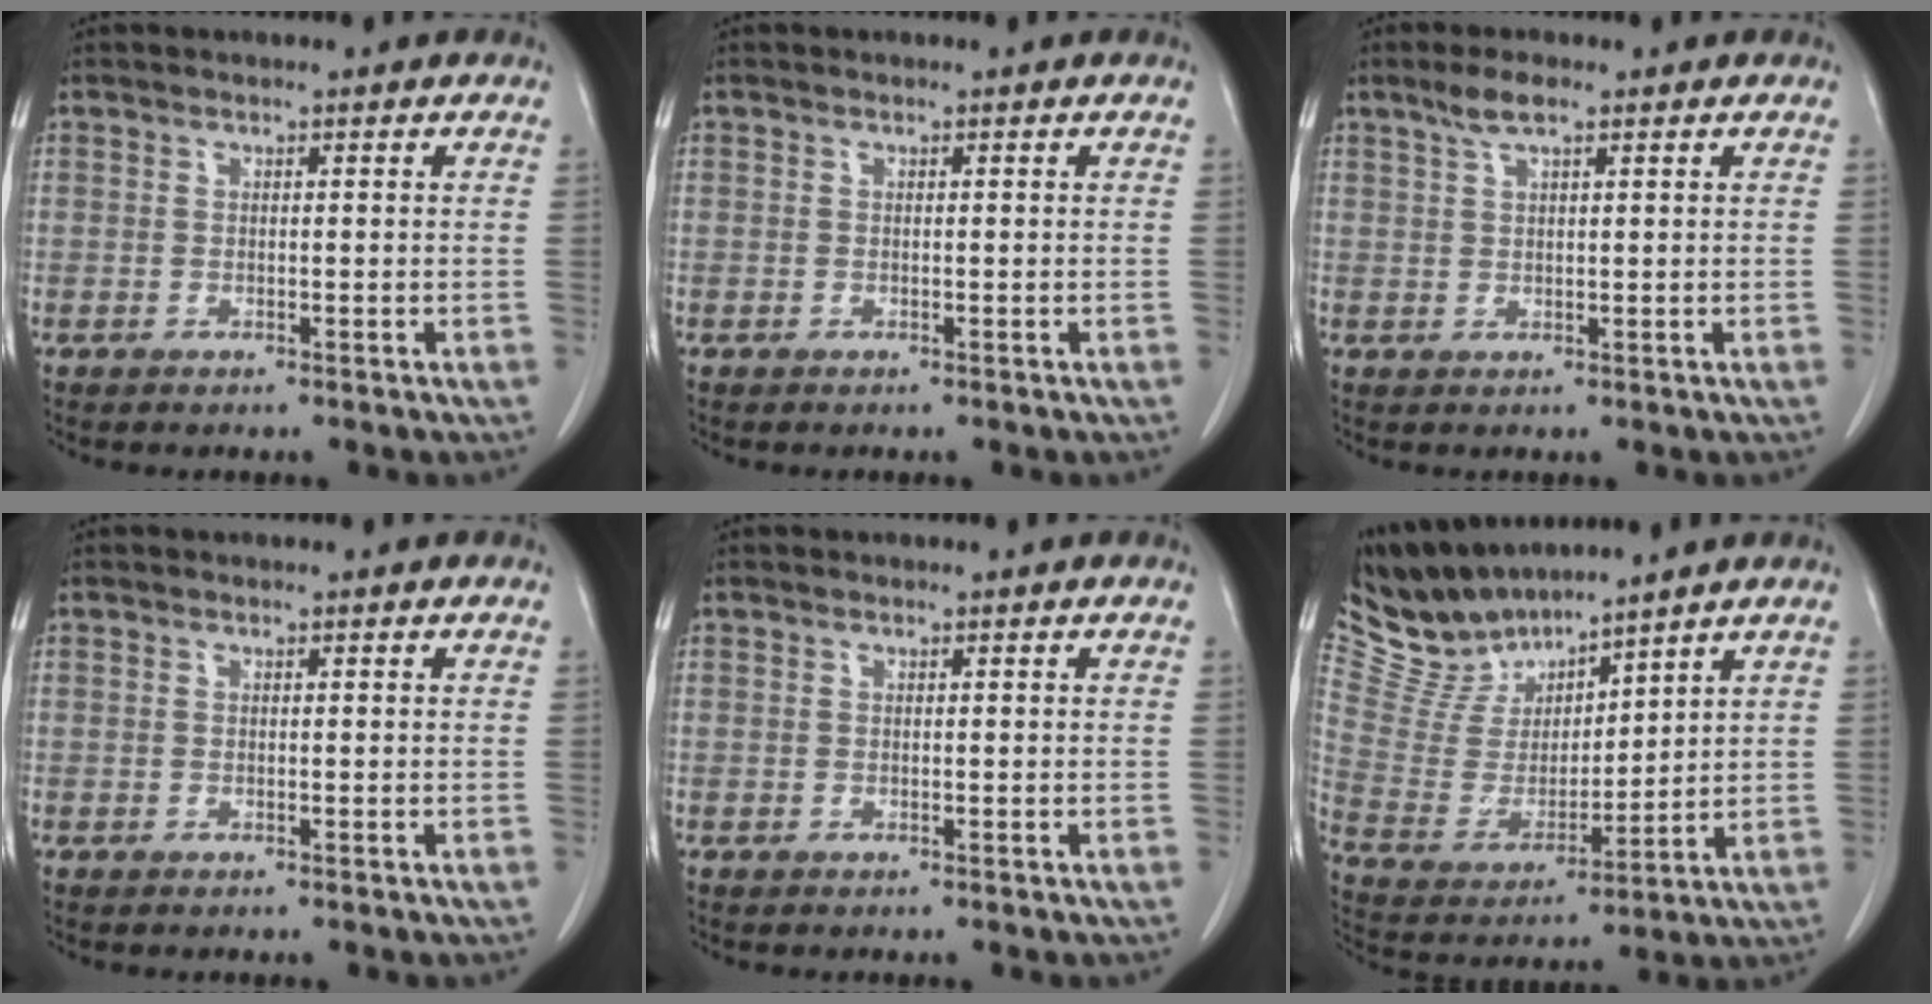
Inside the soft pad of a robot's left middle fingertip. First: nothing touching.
{"total": 0.0}
{"total": 3.0, "force": [2.0, 0.5, 2.2], "torque": [-0.048, 0.008, 0.042]}
{"total": 0.0}
{"total": 0.0}
{"total": 10.2, "force": [9.9, 2.0, 1.4], "torque": [-0.049, 0.004, 0.218]}